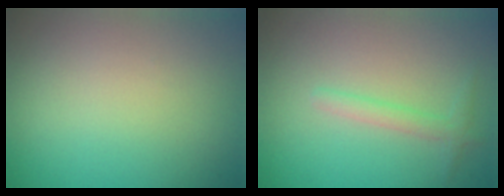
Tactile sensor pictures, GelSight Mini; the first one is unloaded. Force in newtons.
{"total": 1.4, "press": 1.4, "slide": 0.0}